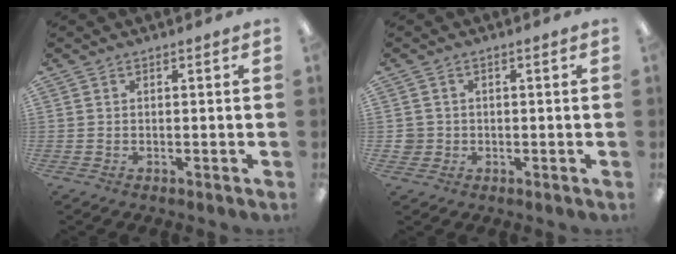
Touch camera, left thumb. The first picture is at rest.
{"total": 2.6, "force": [-0.3, 2.5, 0.3], "torque": [-0.009, 0.003, -0.008]}